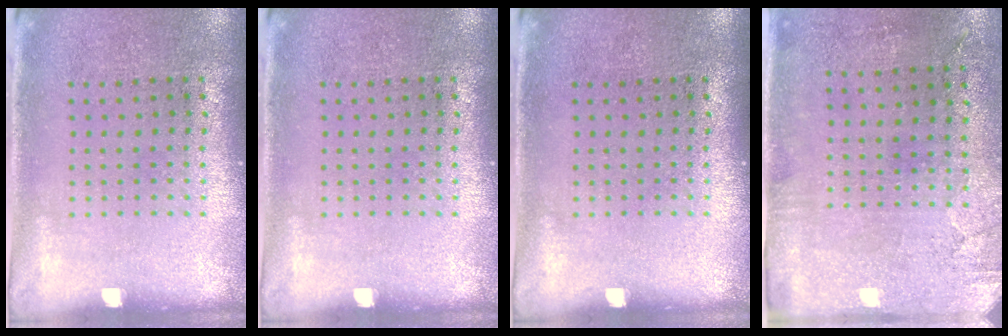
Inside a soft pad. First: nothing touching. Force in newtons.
{"total": 0.0}
{"total": 0.0}
{"total": 2.9, "press": 2.4, "slide": 1.7}